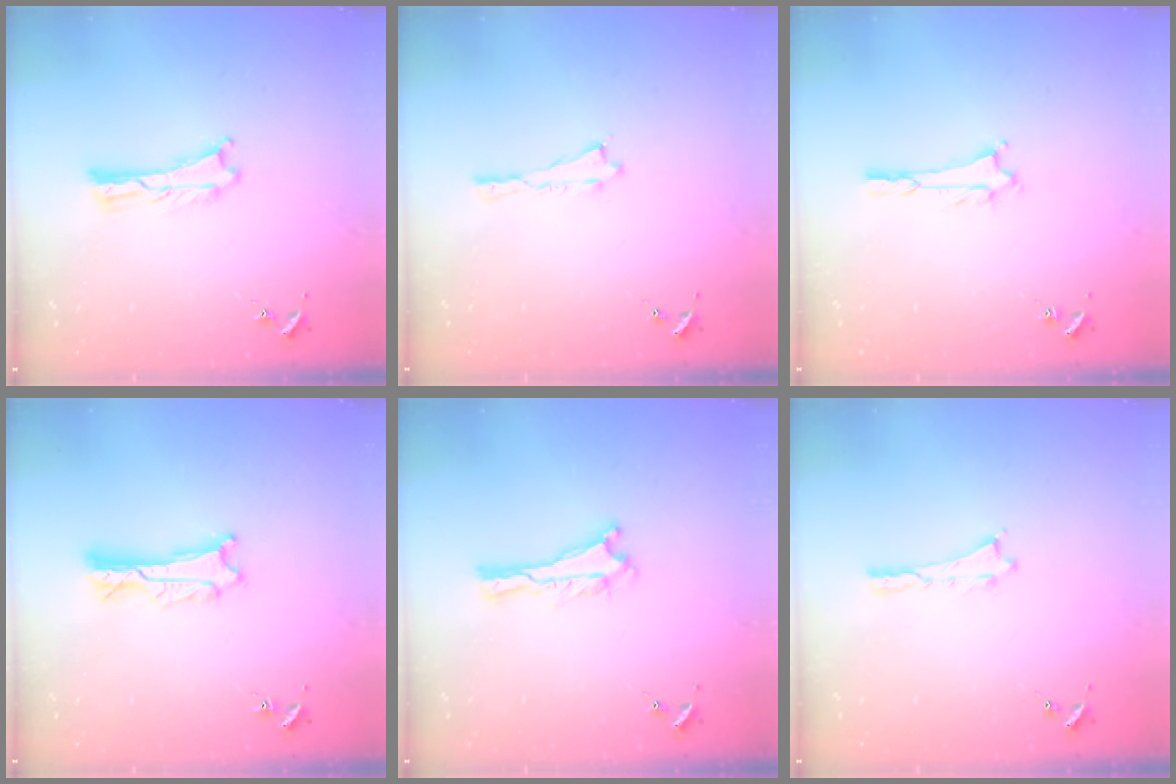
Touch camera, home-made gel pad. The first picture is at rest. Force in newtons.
{"total": 0.0}
{"total": 1.5, "press": 1.5, "slide": 0.3}
{"total": 1.8, "press": 1.8, "slide": 0.2}
{"total": 0.0}
{"total": 0.0}